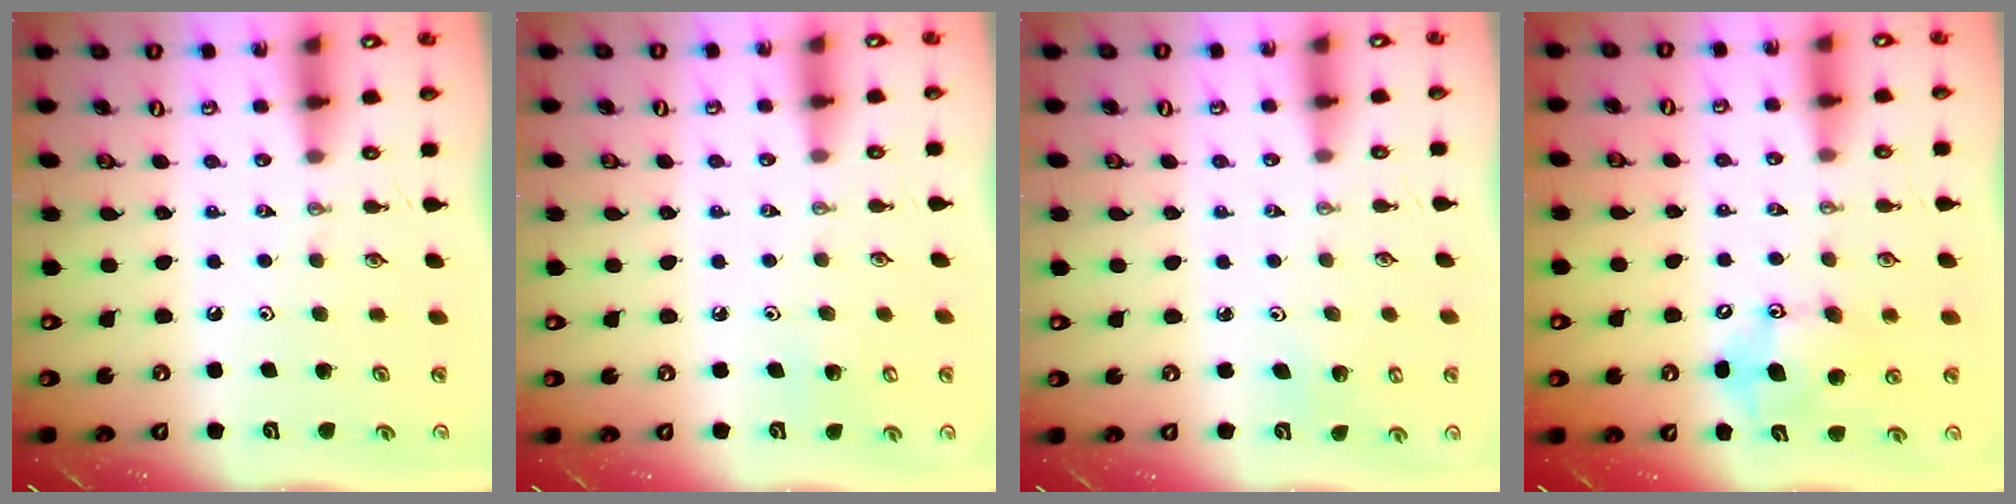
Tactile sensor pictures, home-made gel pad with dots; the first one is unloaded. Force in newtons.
{"total": 4.2, "press": 4.2, "slide": 0.4}
{"total": 2.7, "press": 2.7, "slide": 0.5}
{"total": 12.0, "press": 11.7, "slide": 2.8}